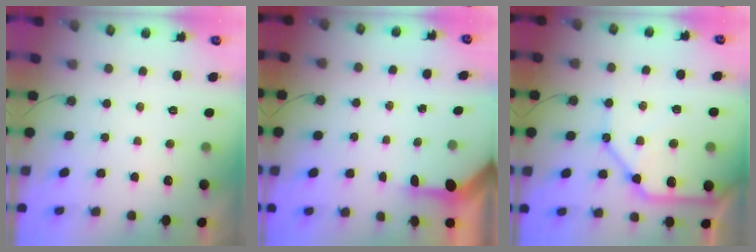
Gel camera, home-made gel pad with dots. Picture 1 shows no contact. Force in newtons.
{"total": 3.2, "press": 3.2, "slide": 0.2}
{"total": 17.9, "press": 17.8, "slide": 1.9}